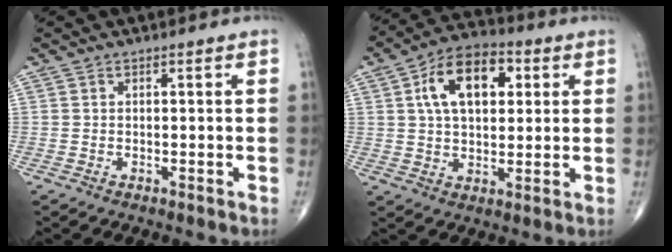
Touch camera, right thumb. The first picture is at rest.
{"total": 14.0, "force": [3.9, 8.2, 10.7], "torque": [-0.161, 0.010, 0.060]}